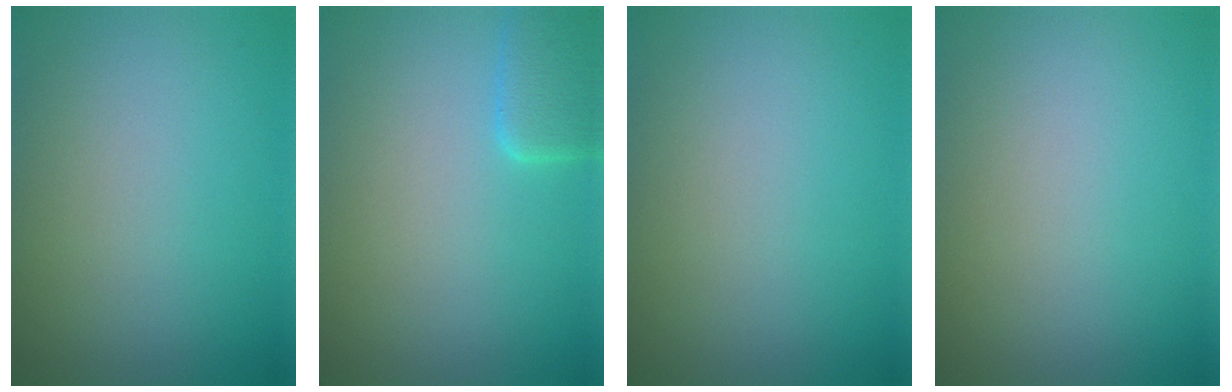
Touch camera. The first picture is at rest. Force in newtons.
{"total": 2.5, "press": 2.5, "slide": 0.2}
{"total": 0.0}
{"total": 0.0}